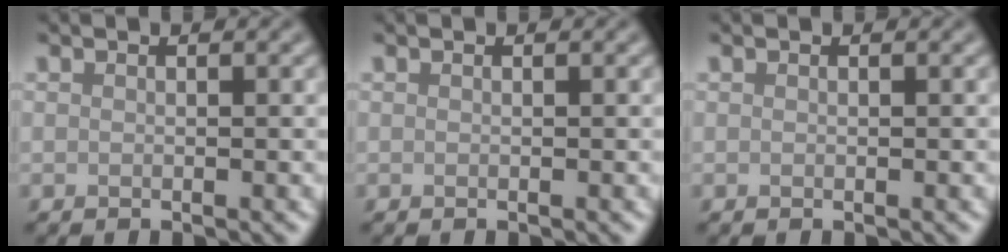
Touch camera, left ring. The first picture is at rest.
{"total": 0.0}
{"total": 0.0}